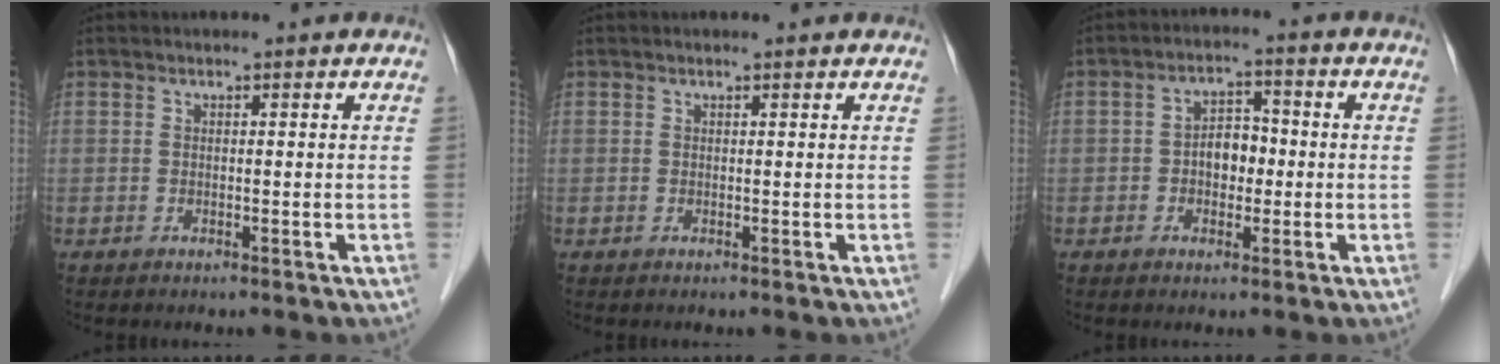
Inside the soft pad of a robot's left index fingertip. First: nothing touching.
{"total": 0.8, "force": [0.7, 0.0, 0.3], "torque": [-0.010, 0.005, 0.008]}
{"total": 4.5, "force": [-0.7, 2.9, 3.3], "torque": [-0.057, 0.015, -0.015]}